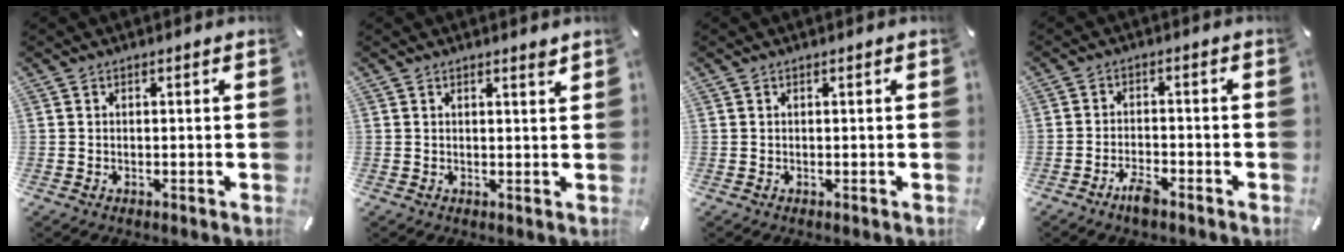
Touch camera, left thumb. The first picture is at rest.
{"total": 1.4, "force": [1.2, 0.1, 0.7], "torque": [-0.007, -0.006, 0.020]}
{"total": 0.0}
{"total": 4.3, "force": [-3.4, 1.4, 2.3], "torque": [-0.056, 0.011, -0.068]}